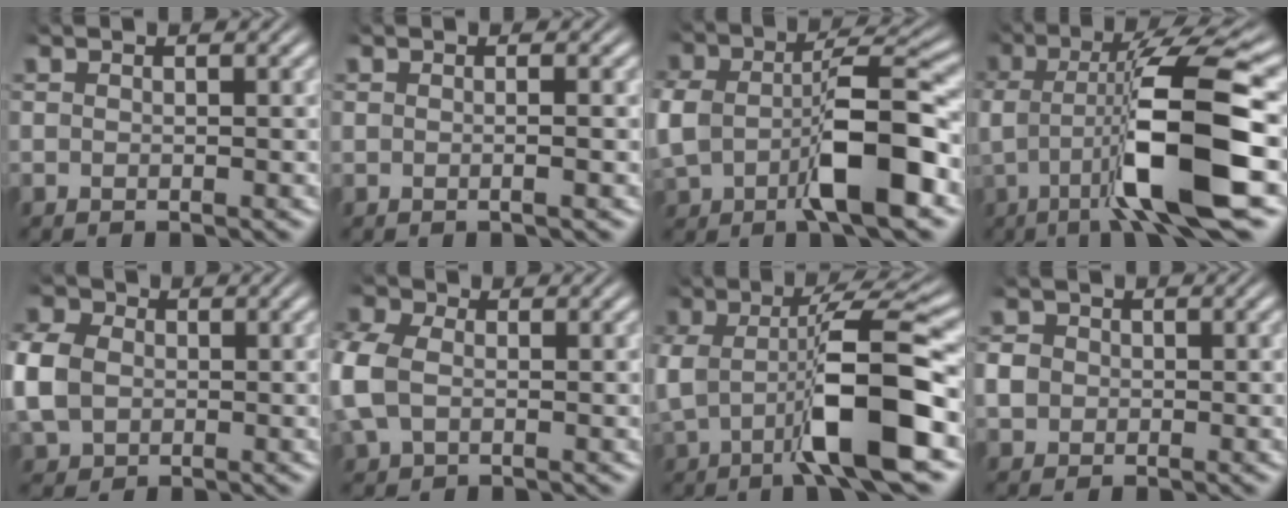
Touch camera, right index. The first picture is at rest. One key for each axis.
{"total": 0.7, "fx": 0.2, "fy": 0.2, "fz": 0.7, "tx": -0.013, "ty": 0.006, "tz": 0.000}
{"total": 6.9, "fx": -1.3, "fy": 3.1, "fz": 6.0, "tx": -0.114, "ty": -0.004, "tz": -0.013}
{"total": 9.7, "fx": -0.4, "fy": 1.9, "fz": 9.5, "tx": -0.155, "ty": -0.006, "tz": 0.002}
{"total": 4.8, "fx": 0.2, "fy": 4.1, "fz": 2.4, "tx": -0.067, "ty": -0.011, "tz": 0.008}
{"total": 4.0, "fx": 0.0, "fy": 3.3, "fz": 2.3, "tx": -0.078, "ty": -0.015, "tz": 0.010}
{"total": 7.5, "fx": -0.8, "fy": 2.1, "fz": 7.2, "tx": -0.122, "ty": -0.001, "tz": -0.005}
{"total": 2.5, "fx": -0.2, "fy": 2.3, "fz": 0.9, "tx": -0.026, "ty": -0.008, "tz": 0.000}